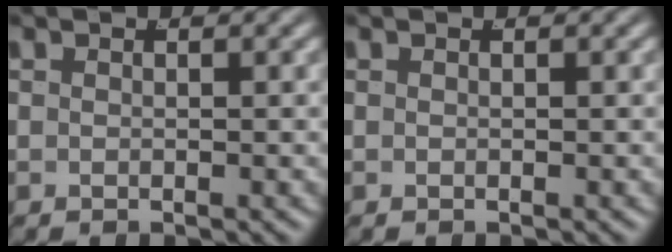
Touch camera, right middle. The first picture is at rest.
{"total": 0.0}